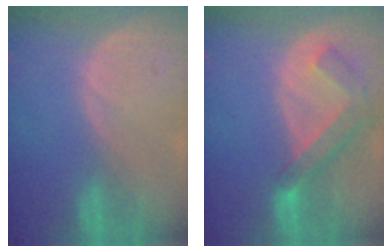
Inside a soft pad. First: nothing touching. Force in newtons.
{"total": 7.0, "press": 6.1, "slide": 3.4}